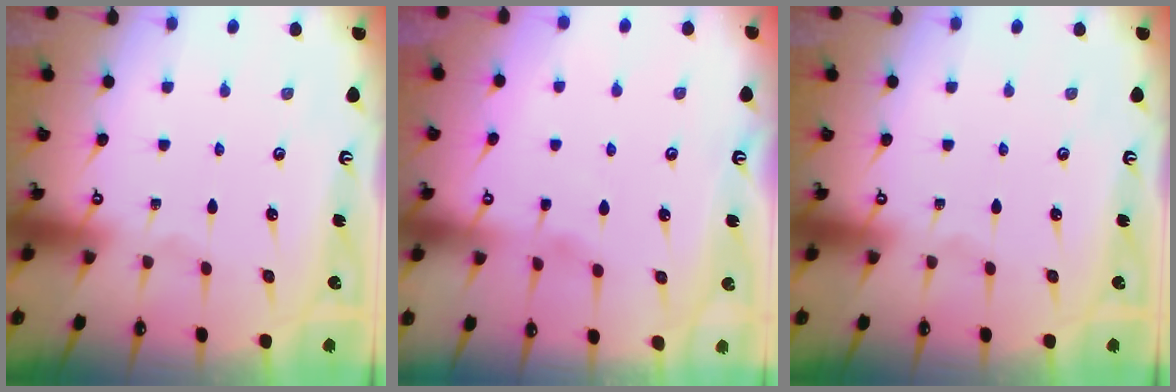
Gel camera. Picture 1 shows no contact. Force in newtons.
{"total": 1.6, "press": 1.5, "slide": 0.4}
{"total": 0.0}